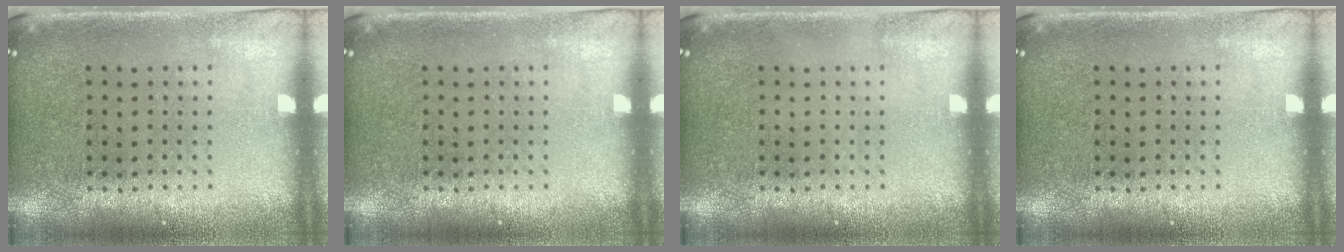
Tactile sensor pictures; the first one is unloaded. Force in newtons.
{"total": 0.0}
{"total": 0.0}
{"total": 0.0}